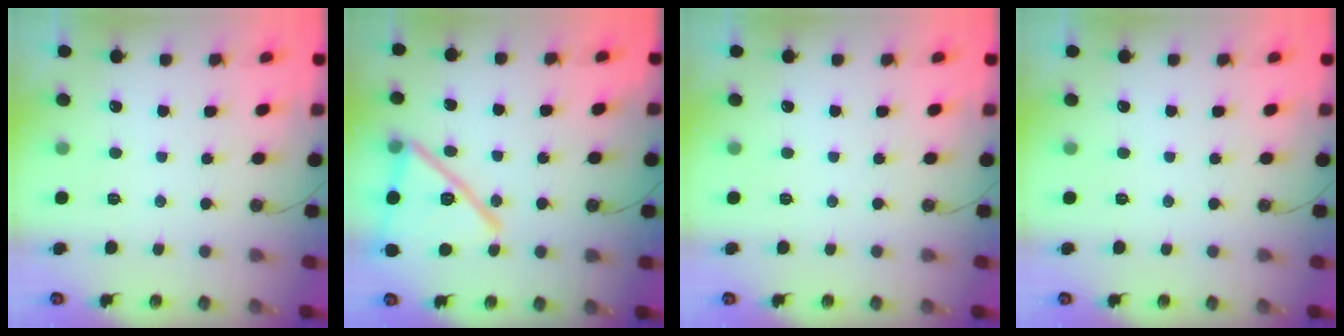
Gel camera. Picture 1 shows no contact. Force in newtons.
{"total": 21.2, "press": 18.4, "slide": 10.5}
{"total": 0.0}
{"total": 0.0}